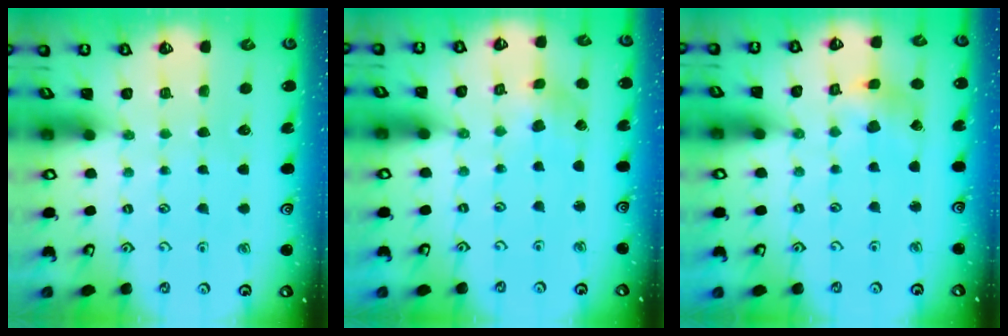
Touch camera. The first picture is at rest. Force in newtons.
{"total": 2.5, "press": 2.4, "slide": 0.5}
{"total": 5.1, "press": 5.1, "slide": 0.4}